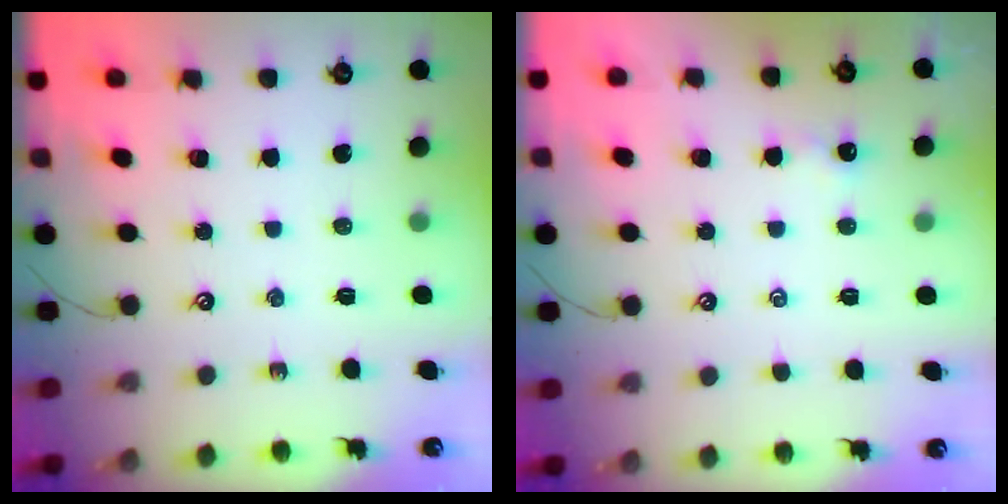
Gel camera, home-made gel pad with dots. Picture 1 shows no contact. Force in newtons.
{"total": 2.0, "press": 2.0, "slide": 0.2}